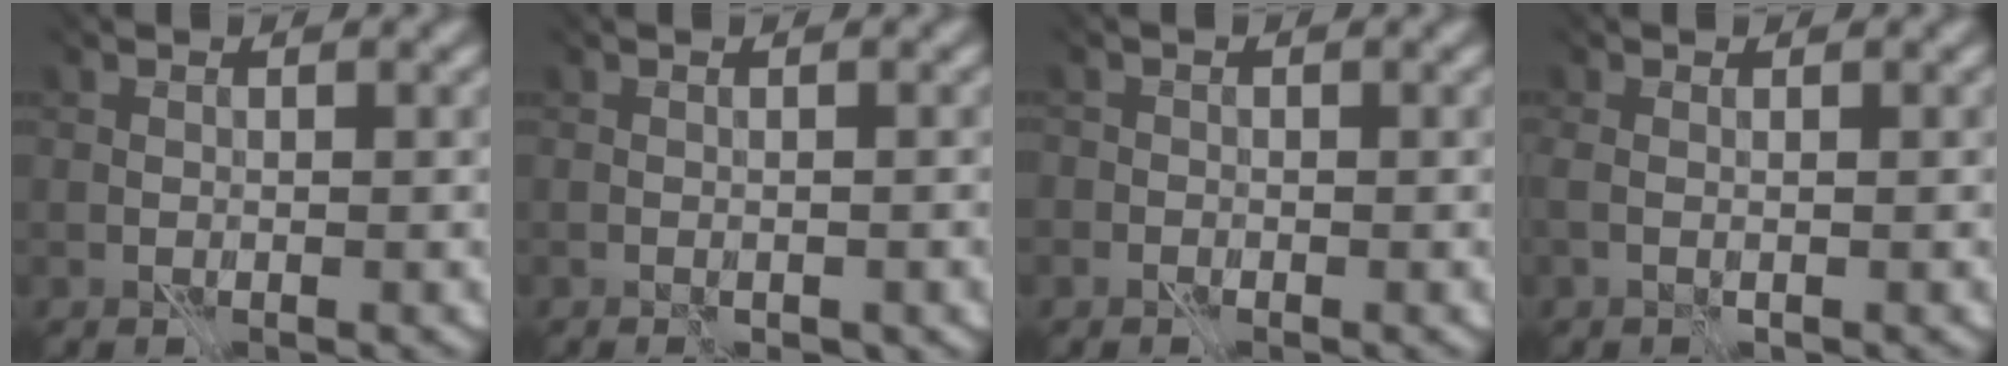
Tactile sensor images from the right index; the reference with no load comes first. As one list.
[{"total": 0.5, "force": [-0.4, -0.1, 0.3], "torque": [-0.001, -0.001, -0.004]}, {"total": 1.2, "force": [-0.6, 1.0, 0.3], "torque": [0.003, 0.009, -0.012]}, {"total": 1.1, "force": [0.3, 0.4, 1.0], "torque": [-0.016, 0.014, 0.001]}]